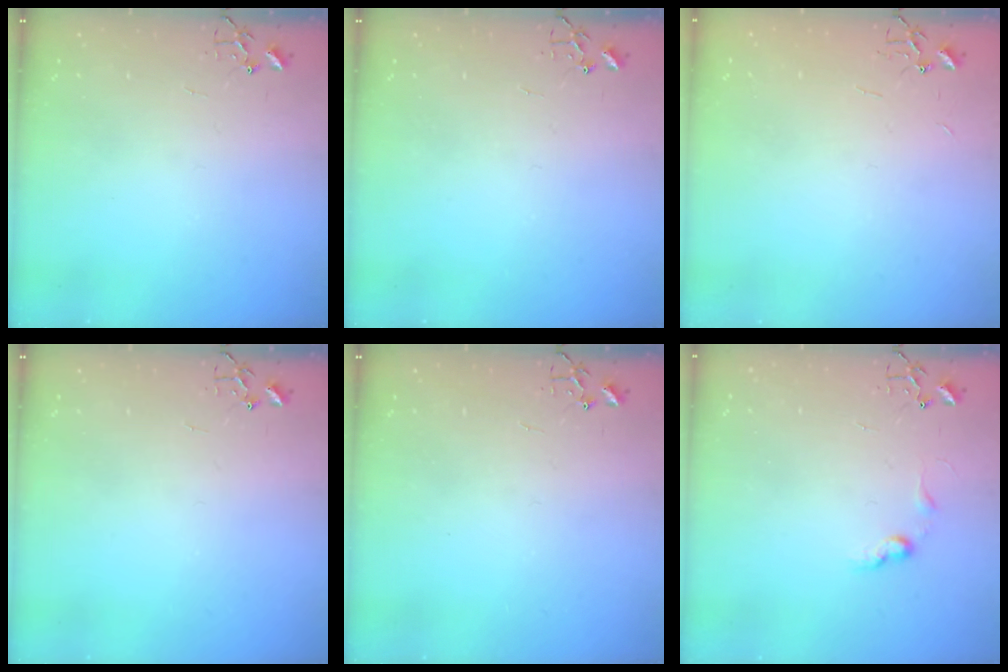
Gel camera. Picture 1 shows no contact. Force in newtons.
{"total": 0.0}
{"total": 2.2, "press": 2.2, "slide": 0.3}
{"total": 0.0}
{"total": 0.0}
{"total": 7.9, "press": 7.8, "slide": 1.0}